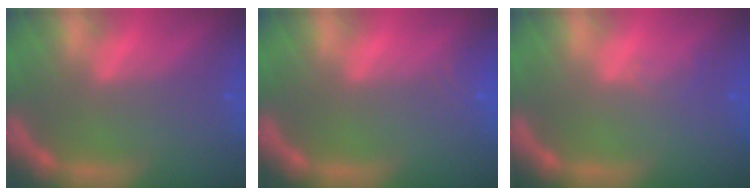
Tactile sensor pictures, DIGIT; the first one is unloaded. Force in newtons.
{"total": 1.4}
{"total": 1.0}